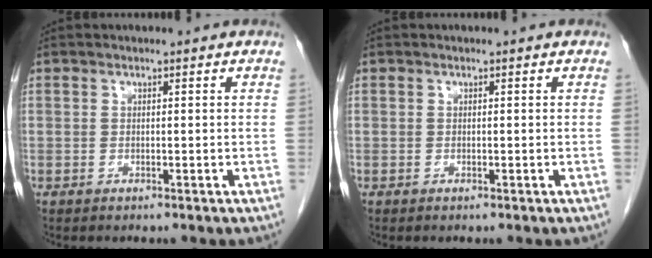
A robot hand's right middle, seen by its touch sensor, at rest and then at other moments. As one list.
[{"total": 0.0}]